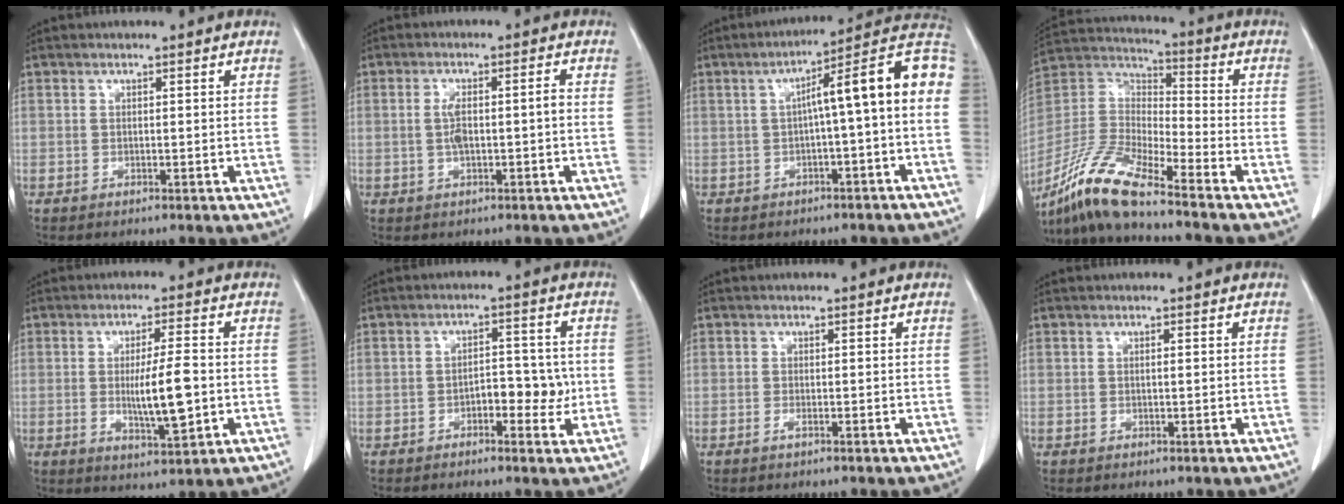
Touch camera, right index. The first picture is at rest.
{"total": 4.1, "force": [-0.4, 0.9, 4.0], "torque": [-0.085, 0.008, -0.005]}
{"total": 12.5, "force": [0.3, 0.5, 12.5], "torque": [-0.172, 0.047, -0.003]}
{"total": 13.0, "force": [-10.8, 0.8, 7.2], "torque": [-0.160, -0.004, -0.209]}
{"total": 8.1, "force": [-0.8, 1.1, 7.9], "torque": [-0.134, -0.011, -0.010]}
{"total": 5.0, "force": [-1.1, 2.5, 4.2], "torque": [-0.052, 0.013, -0.014]}
{"total": 0.6, "force": [-0.4, 0.0, 0.4], "torque": [-0.009, -0.001, -0.008]}
{"total": 0.0}